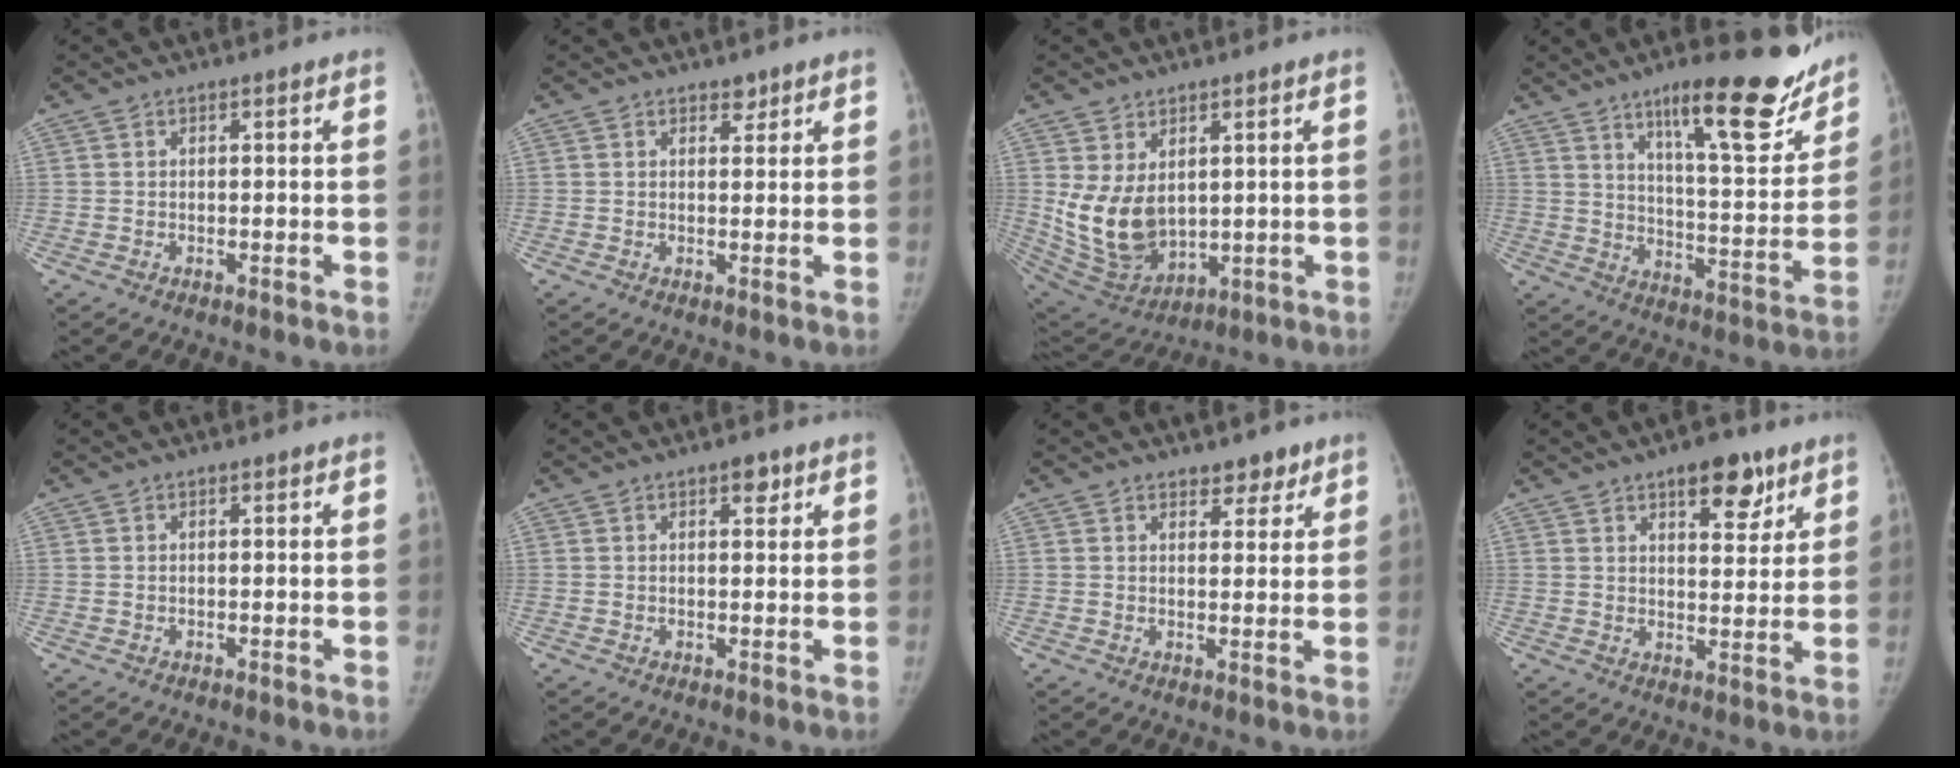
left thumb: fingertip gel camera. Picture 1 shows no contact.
{"total": 1.6, "force": [1.2, 0.9, 0.5], "torque": [0.005, -0.008, 0.016]}
{"total": 12.2, "force": [2.1, 8.2, 8.7], "torque": [-0.150, -0.020, 0.068]}
{"total": 20.5, "force": [14.0, 5.3, 14.0], "torque": [-0.154, -0.082, 0.212]}
{"total": 0.0}
{"total": 2.3, "force": [1.4, 1.1, 1.5], "torque": [-0.012, -0.005, 0.018]}
{"total": 3.5, "force": [2.8, 1.9, 1.2], "torque": [0.007, -0.018, 0.041]}
{"total": 9.1, "force": [5.6, 4.0, 5.9], "torque": [-0.054, -0.029, 0.080]}